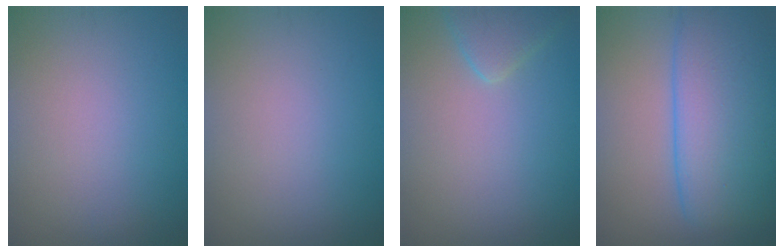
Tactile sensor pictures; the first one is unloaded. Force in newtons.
{"total": 0.0}
{"total": 2.3, "press": 2.3, "slide": 0.2}
{"total": 9.3, "press": 9.3, "slide": 0.5}